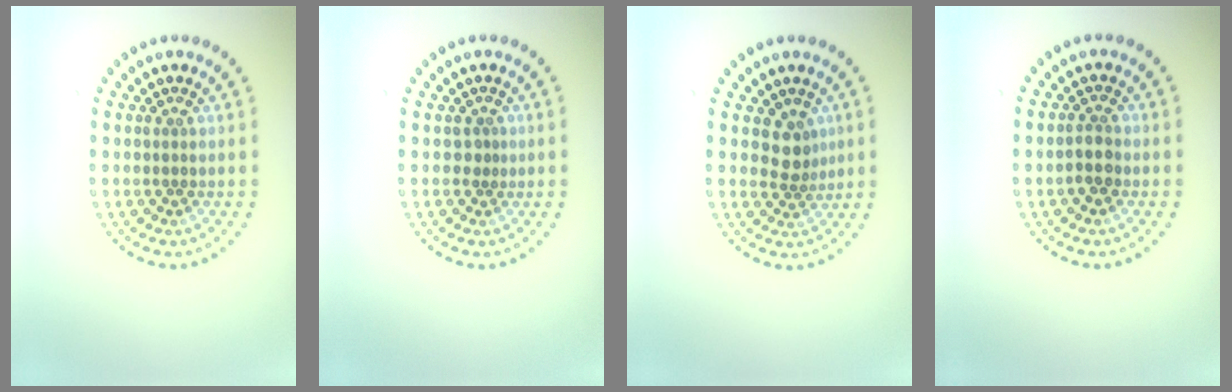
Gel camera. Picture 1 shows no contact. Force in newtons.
{"total": 0.7, "press": 0.4, "slide": 0.6}
{"total": 2.1, "press": 1.7, "slide": 1.3}
{"total": 1.8, "press": 1.7, "slide": 0.7}